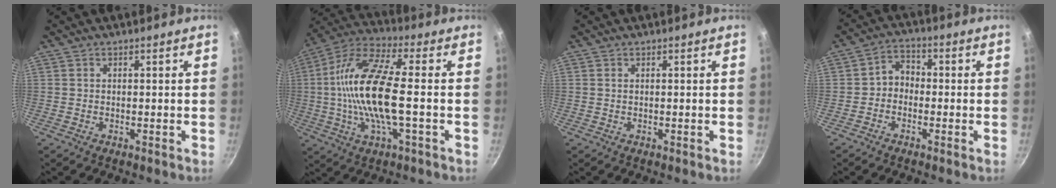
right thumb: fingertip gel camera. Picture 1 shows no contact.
{"total": 17.2, "force": [-0.9, 5.2, 16.3], "torque": [-0.323, 0.026, -0.032]}
{"total": 0.0}
{"total": 4.2, "force": [-1.1, 3.3, 2.2], "torque": [-0.019, 0.024, -0.032]}